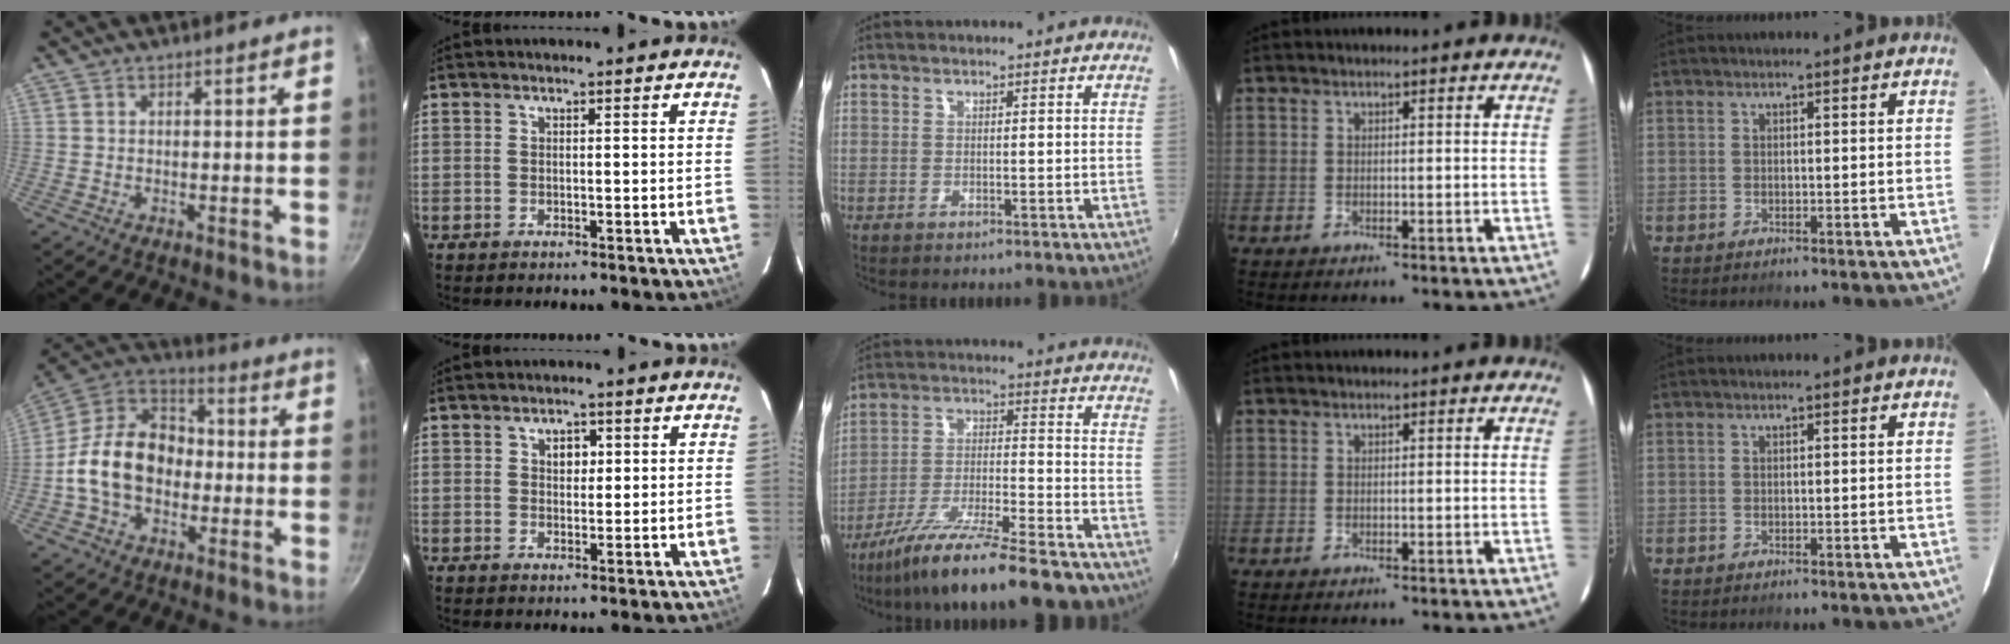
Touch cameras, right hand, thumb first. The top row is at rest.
{"thumb": {"total": 16.2, "force": [-2.4, 11.9, 10.8], "torque": [-0.146, 0.044, -0.062]}, "index": {"total": 2.6, "force": [0.8, 2.0, 1.4], "torque": [-0.018, 0.008, 0.013]}, "middle": {"total": 21.5, "force": [-18.0, 2.6, 11.4], "torque": [-0.200, -0.047, -0.276]}}